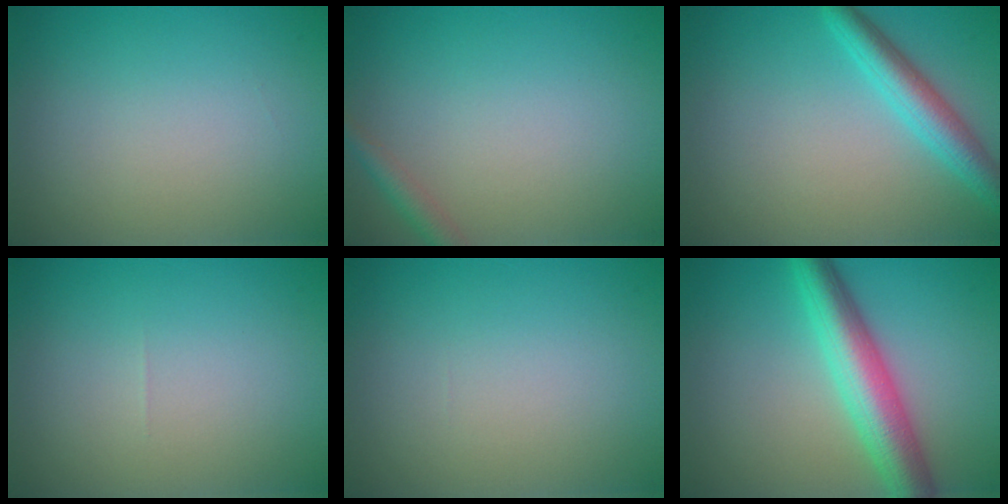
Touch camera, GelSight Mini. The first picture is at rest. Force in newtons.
{"total": 1.6, "press": 1.6, "slide": 0.1}
{"total": 3.8, "press": 3.8, "slide": 0.1}
{"total": 0.0}
{"total": 0.0}
{"total": 6.4, "press": 6.4, "slide": 0.2}